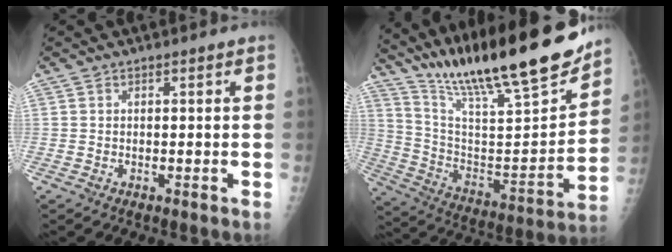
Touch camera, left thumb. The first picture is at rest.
{"total": 27.3, "force": [21.9, 4.1, 15.9], "torque": [-0.241, -0.096, 0.360]}